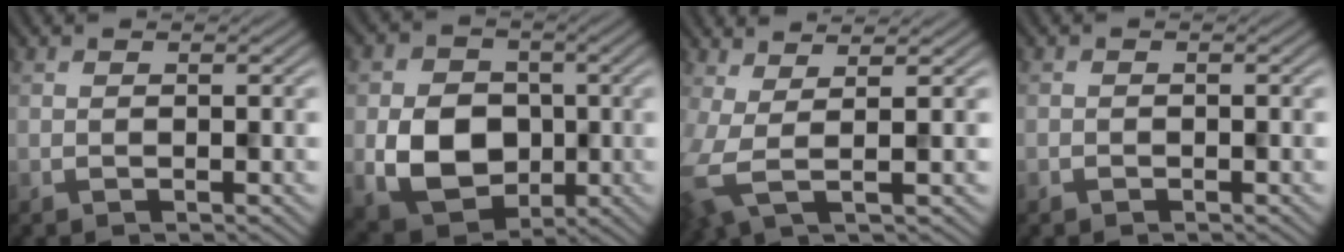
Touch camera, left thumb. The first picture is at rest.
{"total": 8.5, "force": [-1.3, 6.9, 4.9], "torque": [-0.105, -0.019, -0.028]}
{"total": 4.6, "force": [1.0, 1.2, 4.3], "torque": [-0.091, 0.002, 0.013]}
{"total": 0.5, "force": [-0.3, 0.3, -0.3], "torque": [0.008, -0.001, -0.006]}